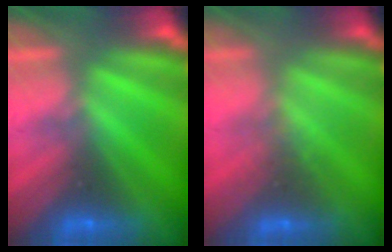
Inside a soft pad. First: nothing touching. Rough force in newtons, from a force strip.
{"total": 2.2}